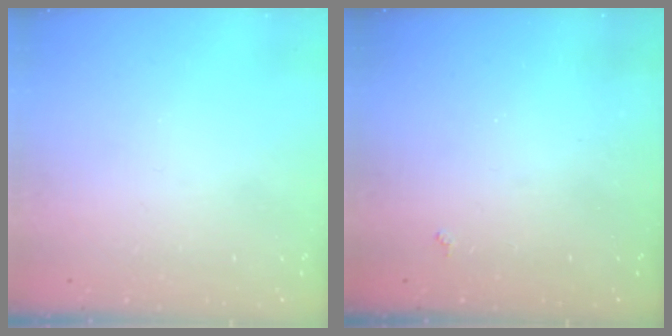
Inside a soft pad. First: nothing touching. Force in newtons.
{"total": 2.0, "press": 1.9, "slide": 0.5}